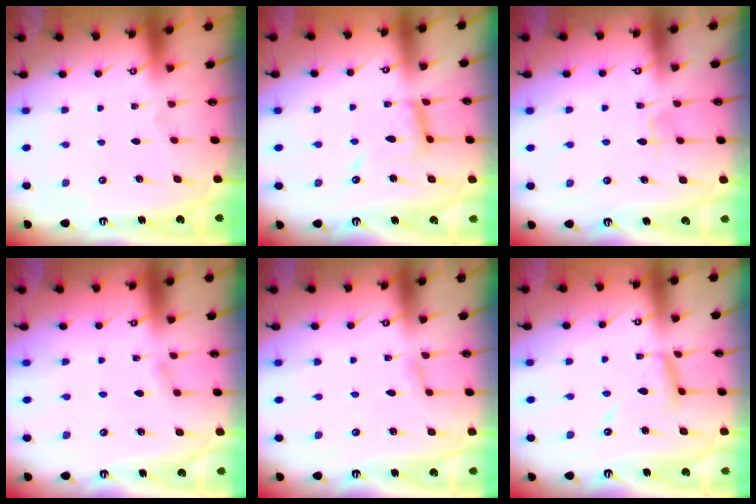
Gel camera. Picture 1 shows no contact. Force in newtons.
{"total": 11.8, "press": 11.7, "slide": 1.1}
{"total": 5.7, "press": 5.7, "slide": 0.7}
{"total": 2.6, "press": 2.6, "slide": 0.3}
{"total": 1.6, "press": 1.6, "slide": 0.1}
{"total": 10.2, "press": 10.2, "slide": 0.8}